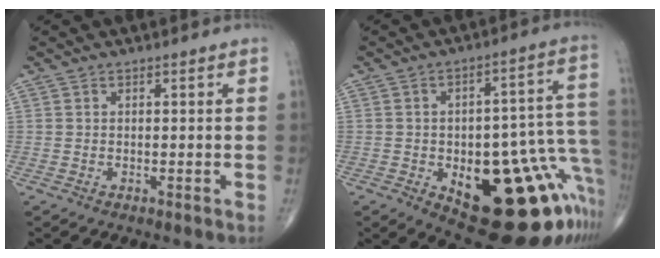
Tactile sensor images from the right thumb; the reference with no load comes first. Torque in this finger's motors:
{"motor_torque": [2.72, 2.29, 1.17, -1.40, 0.38]}